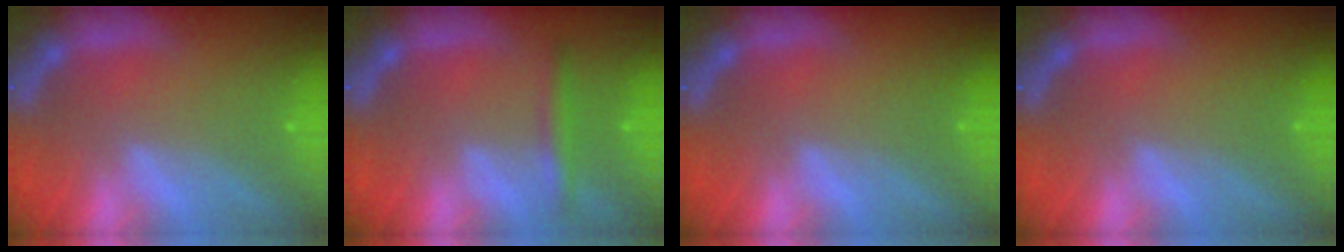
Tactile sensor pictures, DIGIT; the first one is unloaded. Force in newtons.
{"total": 2.4}
{"total": 0.0}
{"total": 0.0}